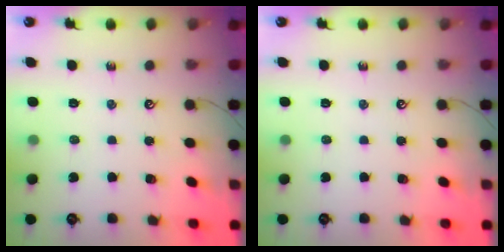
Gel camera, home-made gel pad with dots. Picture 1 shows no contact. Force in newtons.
{"total": 0.0}